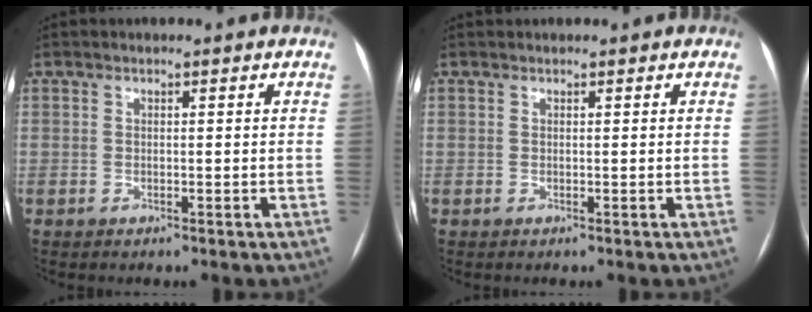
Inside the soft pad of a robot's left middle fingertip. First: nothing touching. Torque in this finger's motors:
{"motor_torque": [0.01, 0.02, 0.05, 0.01]}